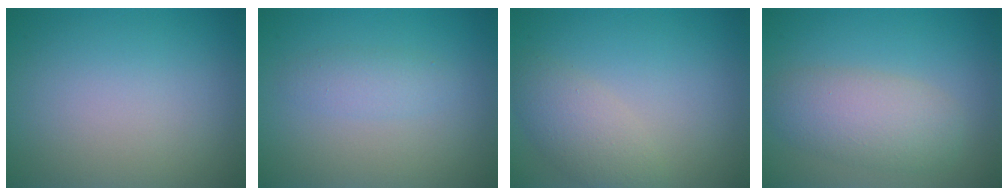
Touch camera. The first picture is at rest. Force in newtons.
{"total": 1.6, "press": 1.6, "slide": 0.1}
{"total": 2.9, "press": 2.9, "slide": 0.2}
{"total": 4.6, "press": 4.6, "slide": 0.3}